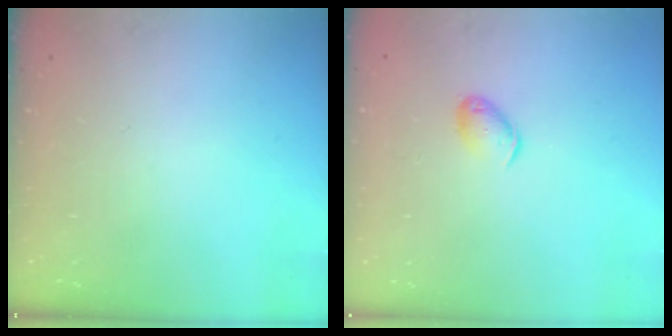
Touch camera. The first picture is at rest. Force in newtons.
{"total": 6.4, "press": 6.3, "slide": 1.1}